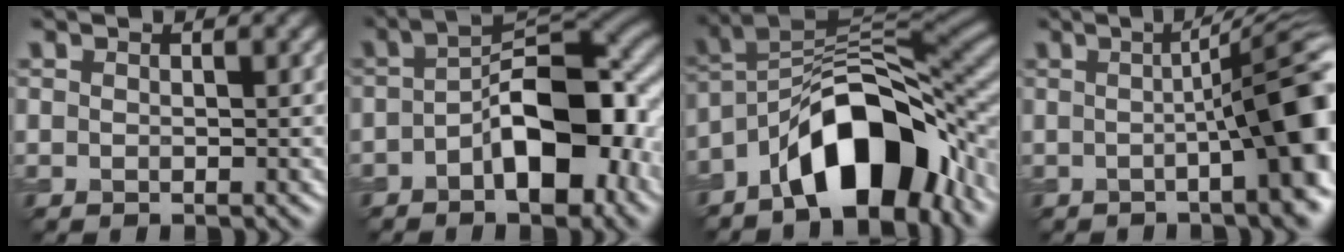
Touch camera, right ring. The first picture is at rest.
{"total": 10.2, "force": [-2.7, 4.6, 8.7], "torque": [-0.122, 0.022, -0.041]}
{"total": 11.4, "force": [-6.1, 4.9, 8.3], "torque": [-0.112, 0.025, -0.106]}
{"total": 12.7, "force": [-1.1, 2.9, 12.3], "torque": [-0.103, 0.020, -0.018]}